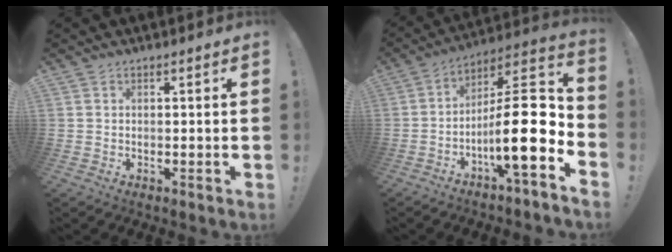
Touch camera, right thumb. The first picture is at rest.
{"total": 19.5, "force": [-4.6, 4.4, 18.4], "torque": [-0.308, 0.020, -0.077]}